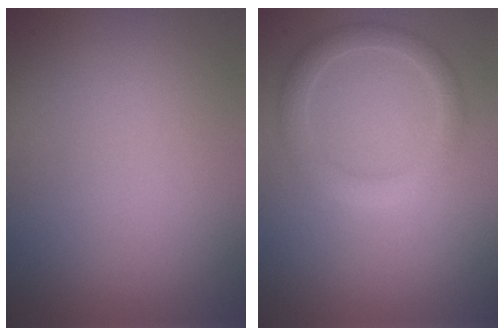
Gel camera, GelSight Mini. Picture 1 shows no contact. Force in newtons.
{"total": 2.7, "press": 2.7, "slide": 0.0}